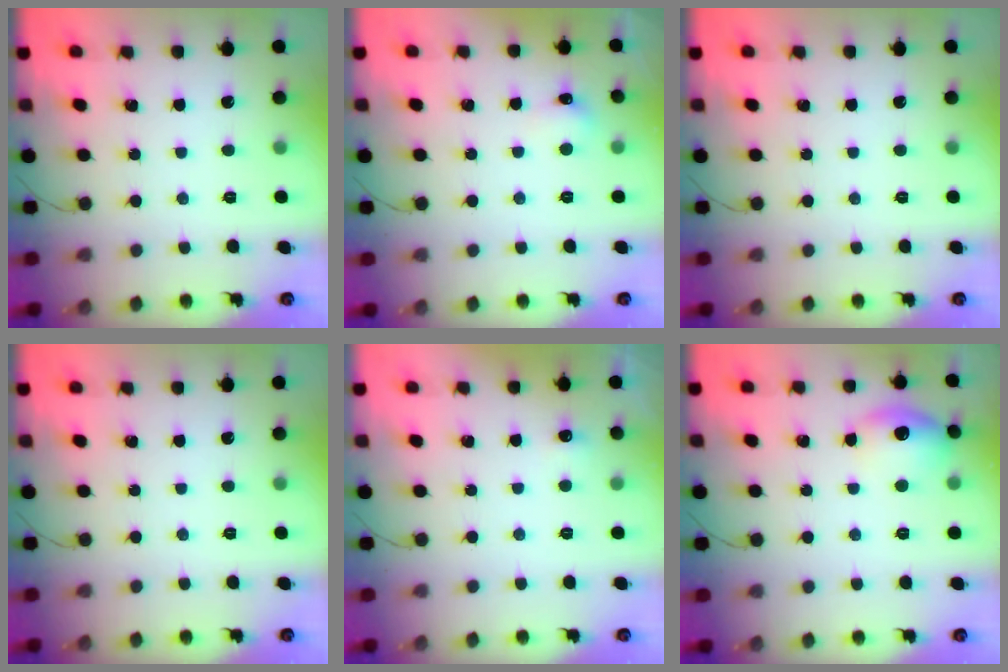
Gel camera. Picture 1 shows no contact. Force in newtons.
{"total": 5.5, "press": 5.2, "slide": 1.8}
{"total": 0.0}
{"total": 0.0}
{"total": 11.2, "press": 3.5, "slide": 10.6}
{"total": 10.8, "press": 10.7, "slide": 0.9}